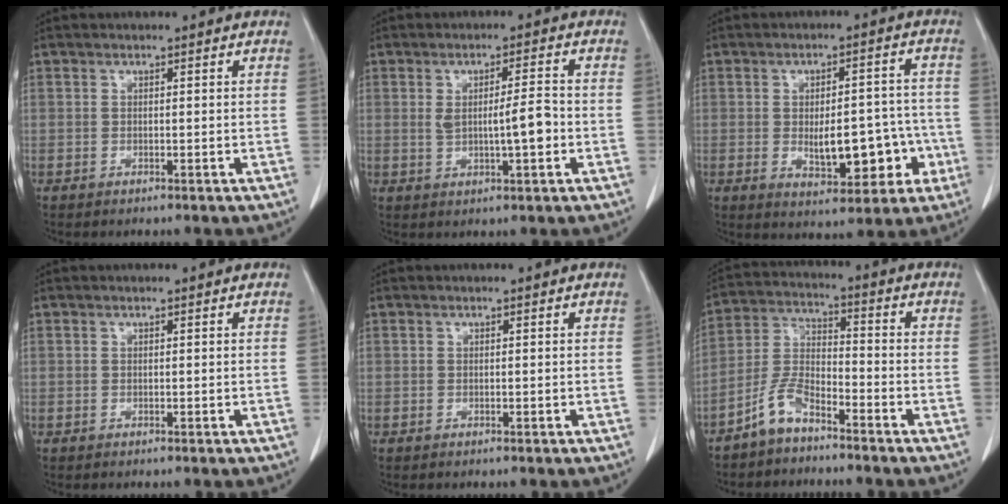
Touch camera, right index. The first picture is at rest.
{"total": 5.4, "force": [-0.4, 0.7, 5.4], "torque": [-0.091, 0.003, -0.002]}
{"total": 10.5, "force": [-2.4, 4.7, 9.1], "torque": [-0.119, 0.020, -0.020]}
{"total": 0.0}
{"total": 0.0}
{"total": 6.6, "force": [-5.1, 2.2, 3.6], "torque": [-0.086, 0.000, -0.107]}